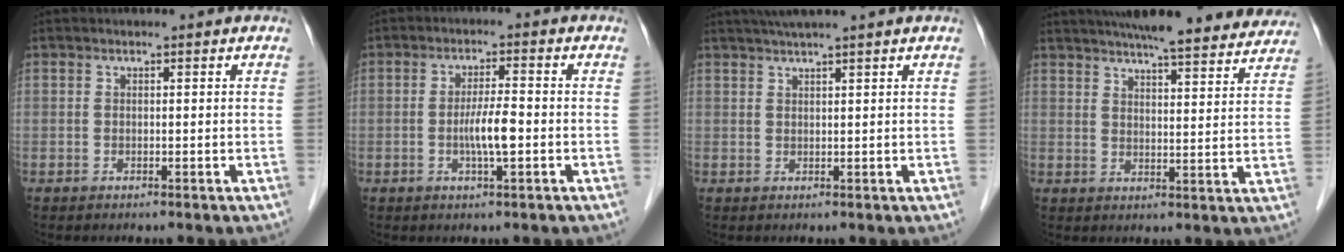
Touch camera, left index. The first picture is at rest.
{"total": 4.5, "force": [-1.1, 0.4, 4.3], "torque": [-0.084, -0.005, -0.022]}
{"total": 4.7, "force": [3.8, -1.1, 2.5], "torque": [-0.034, 0.023, 0.066]}
{"total": 22.8, "force": [20.3, 3.3, 9.8], "torque": [-0.147, 0.006, 0.256]}